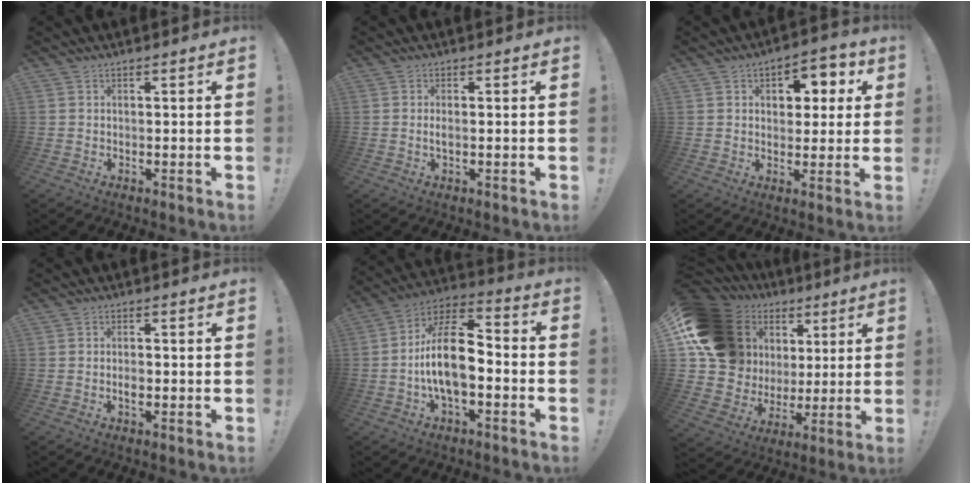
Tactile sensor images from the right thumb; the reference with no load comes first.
{"total": 1.5, "force": [-0.2, 0.4, 1.4], "torque": [-0.020, -0.002, -0.006]}
{"total": 7.6, "force": [2.5, 5.8, 4.3], "torque": [-0.038, -0.016, 0.042]}
{"total": 1.9, "force": [-0.7, 0.9, 1.5], "torque": [-0.012, -0.003, -0.016]}
{"total": 16.1, "force": [-3.2, 7.9, 13.7], "torque": [-0.251, 0.018, -0.056]}
{"total": 18.8, "force": [7.8, 14.9, 8.4], "torque": [-0.132, -0.039, 0.178]}